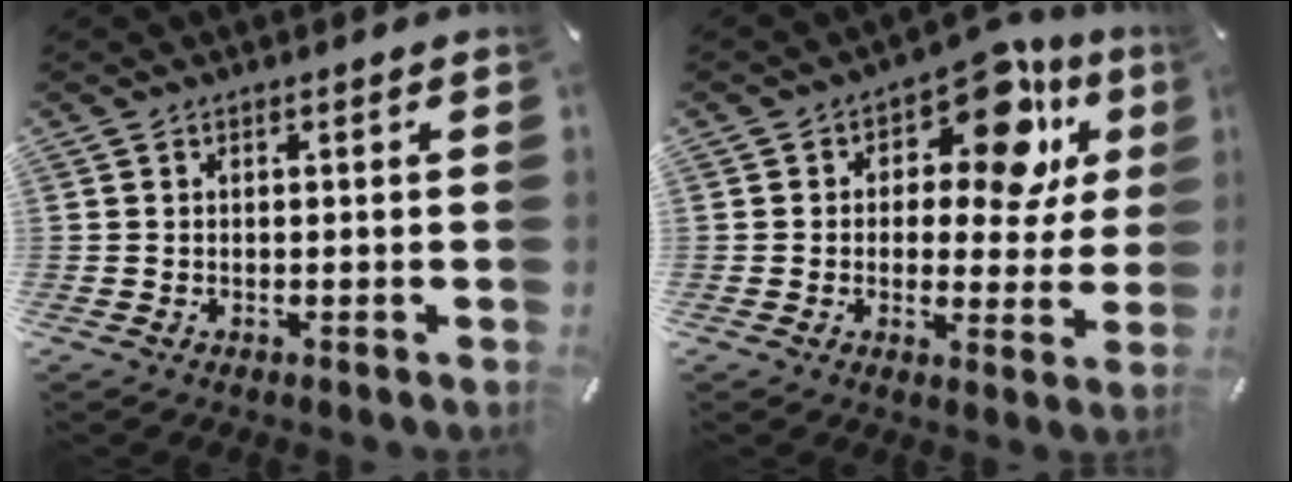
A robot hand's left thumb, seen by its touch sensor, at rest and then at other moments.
{"total": 14.1, "force": [6.6, 7.4, 10.0], "torque": [-0.136, -0.036, 0.109]}